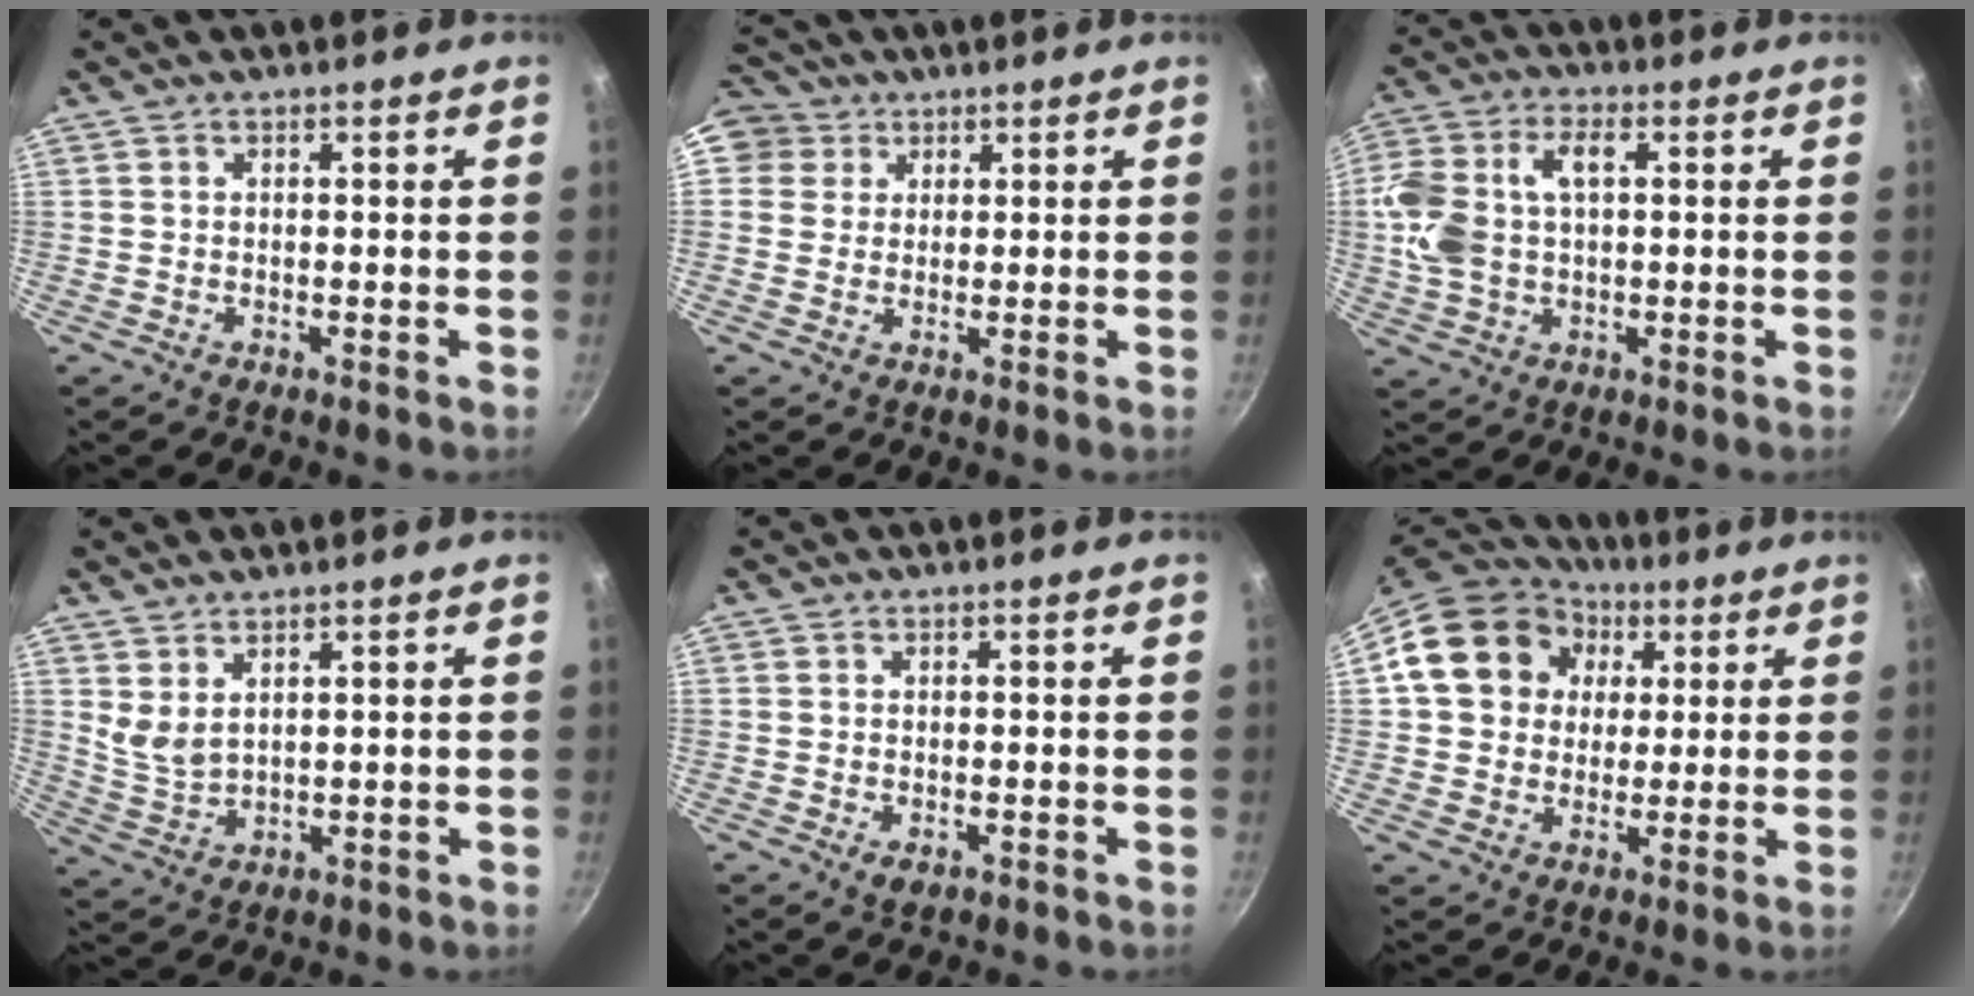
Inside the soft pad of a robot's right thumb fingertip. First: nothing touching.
{"total": 7.9, "force": [3.1, 6.9, 2.2], "torque": [-0.021, 0.010, 0.044]}
{"total": 12.5, "force": [1.4, 7.9, 9.6], "torque": [-0.189, 0.021, 0.018]}
{"total": 4.5, "force": [2.7, 2.3, 2.7], "torque": [-0.048, -0.026, 0.065]}
{"total": 2.0, "force": [-0.6, 1.2, 1.4], "torque": [-0.023, -0.004, -0.008]}
{"total": 17.0, "force": [4.4, 14.3, 8.1], "torque": [-0.126, 0.021, 0.066]}